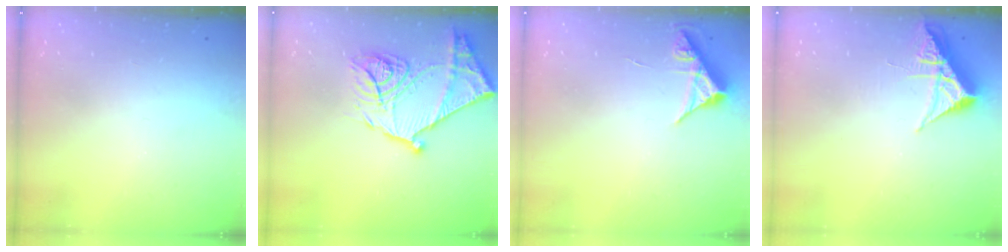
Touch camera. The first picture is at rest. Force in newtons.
{"total": 20.5, "press": 20.5, "slide": 1.8}
{"total": 5.3, "press": 5.2, "slide": 0.6}
{"total": 6.5, "press": 6.5, "slide": 0.7}